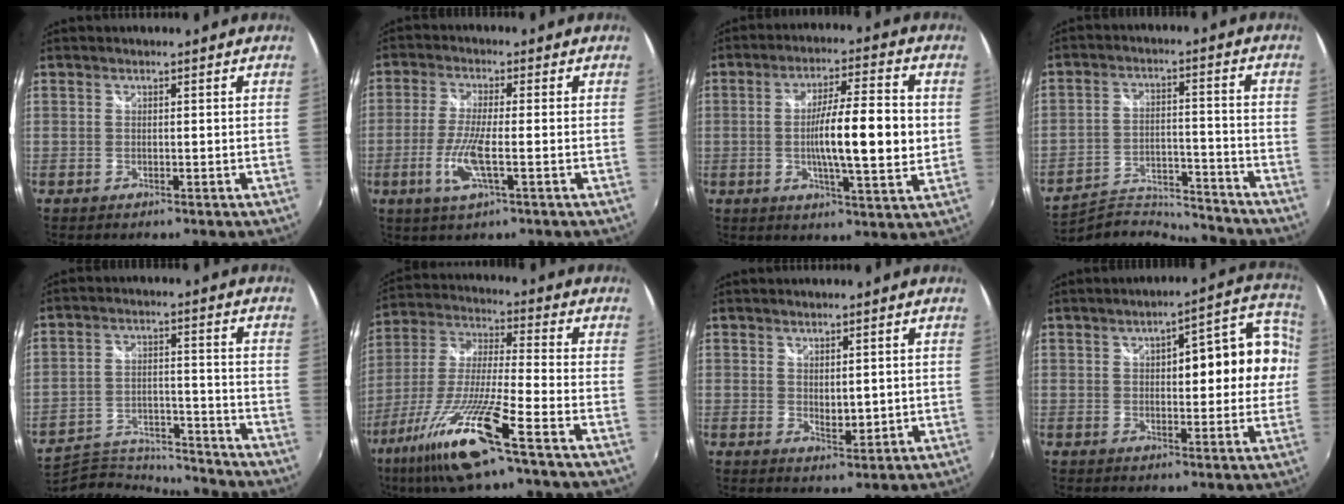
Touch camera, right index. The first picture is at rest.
{"total": 7.1, "force": [-2.3, 1.0, 6.7], "torque": [-0.145, -0.010, -0.046]}
{"total": 12.5, "force": [-0.2, 1.7, 12.4], "torque": [-0.210, -0.004, -0.004]}
{"total": 12.4, "force": [-12.3, 1.3, 0.8], "torque": [-0.033, 0.013, -0.199]}
{"total": 17.6, "force": [-17.0, 2.4, 4.1], "torque": [-0.093, -0.001, -0.271]}
{"total": 16.8, "force": [-9.8, 0.4, 13.6], "torque": [-0.286, -0.031, -0.190]}
{"total": 3.2, "force": [0.9, 1.8, 2.5], "torque": [-0.037, -0.007, 0.020]}
{"total": 12.7, "force": [1.4, 4.8, 11.6], "torque": [-0.161, 0.030, 0.021]}